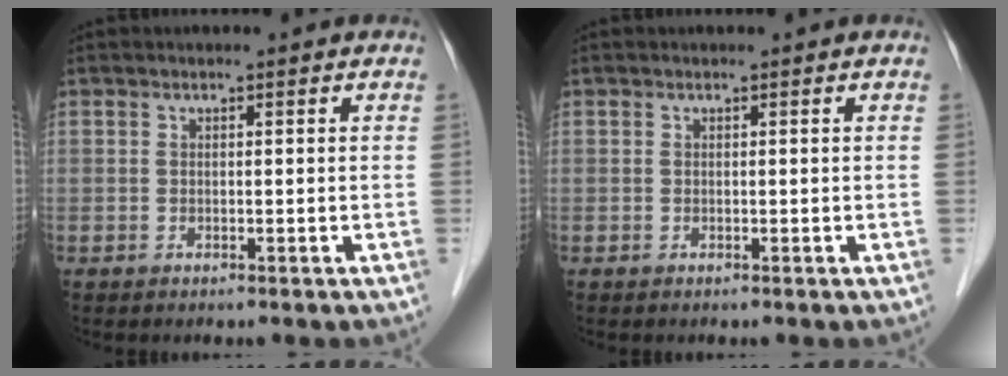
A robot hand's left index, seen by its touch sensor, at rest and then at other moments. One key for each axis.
{"total": 0.0}